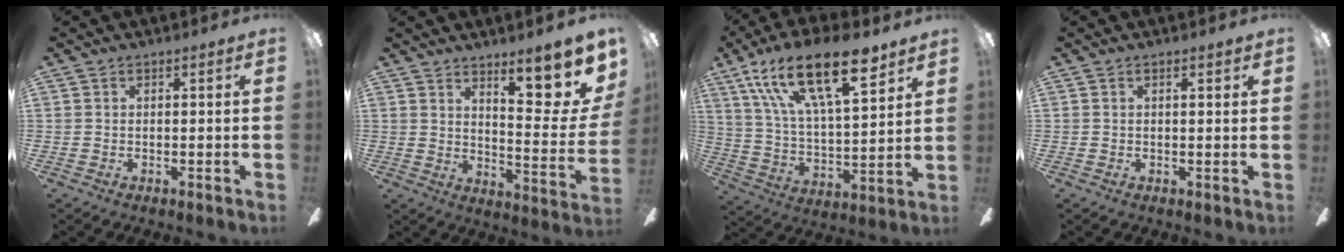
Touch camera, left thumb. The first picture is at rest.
{"total": 15.4, "force": [9.9, 4.1, 11.0], "torque": [-0.144, -0.078, 0.157]}
{"total": 23.7, "force": [14.4, 9.0, 16.5], "torque": [-0.285, -0.070, 0.242]}
{"total": 1.1, "force": [0.5, 0.2, 1.0], "torque": [-0.022, 0.001, 0.008]}